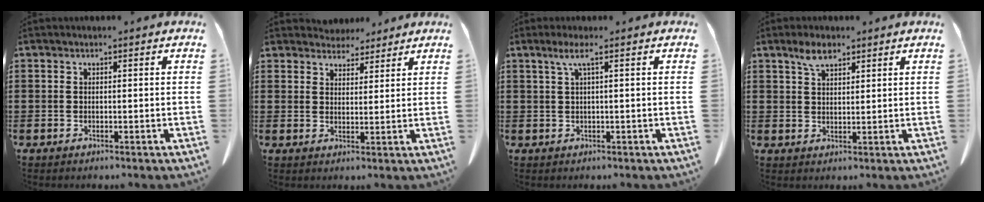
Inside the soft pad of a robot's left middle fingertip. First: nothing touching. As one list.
[{"total": 4.3, "force": [4.0, 1.5, 0.1], "torque": [-0.015, -0.008, 0.078]}, {"total": 2.2, "force": [0.7, -0.1, 2.1], "torque": [-0.042, -0.003, 0.013]}, {"total": 3.7, "force": [2.6, 1.5, 2.2], "torque": [-0.049, 0.004, 0.047]}]